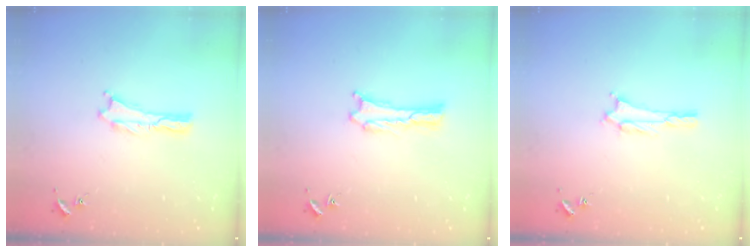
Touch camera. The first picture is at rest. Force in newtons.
{"total": 0.8, "press": 0.8, "slide": 0.0}
{"total": 1.5, "press": 1.5, "slide": 0.3}